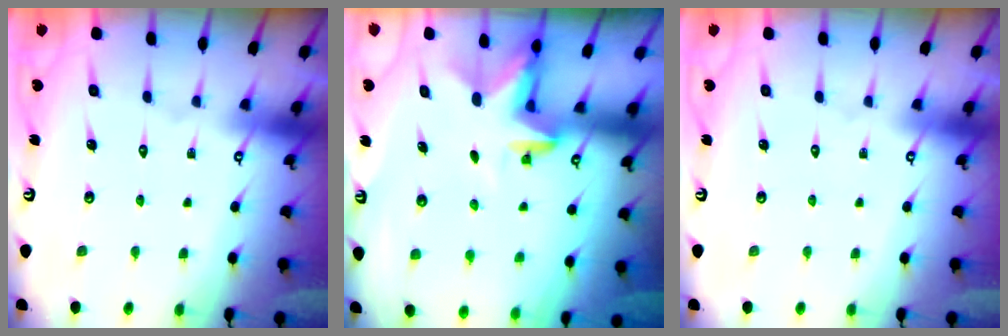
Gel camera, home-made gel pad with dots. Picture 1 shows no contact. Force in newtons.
{"total": 2.9, "press": 2.9, "slide": 0.1}
{"total": 0.0}